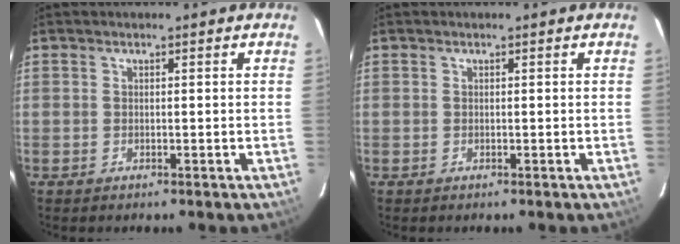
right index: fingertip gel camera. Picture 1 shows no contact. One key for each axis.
{"total": 0.0}